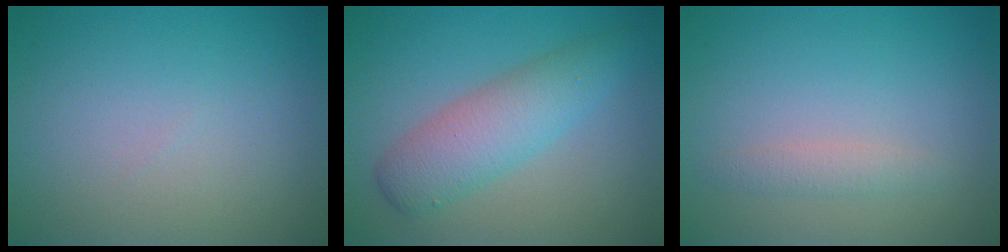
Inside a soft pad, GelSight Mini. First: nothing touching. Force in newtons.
{"total": 4.7, "press": 4.7, "slide": 0.2}
{"total": 1.4, "press": 1.4, "slide": 0.1}